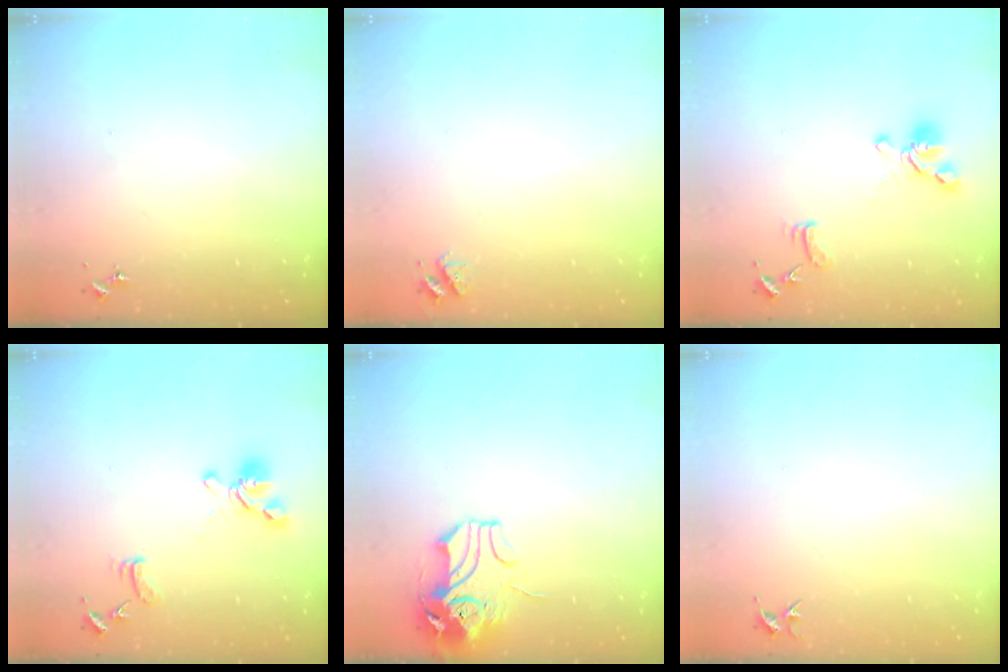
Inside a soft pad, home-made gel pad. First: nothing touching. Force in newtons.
{"total": 4.7, "press": 4.7, "slide": 0.7}
{"total": 13.1, "press": 13.0, "slide": 1.2}
{"total": 13.1, "press": 13.0, "slide": 1.2}
{"total": 10.6, "press": 10.5, "slide": 1.9}
{"total": 3.7, "press": 3.7, "slide": 0.4}